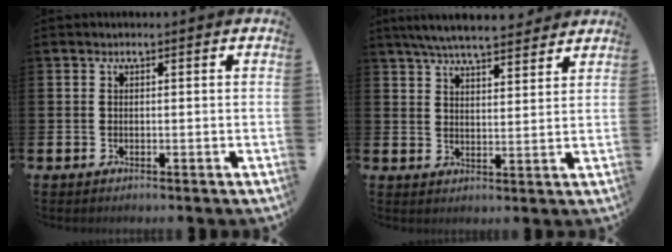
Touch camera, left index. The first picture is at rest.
{"total": 6.3, "force": [6.0, 0.9, 1.8], "torque": [-0.051, -0.024, 0.109]}